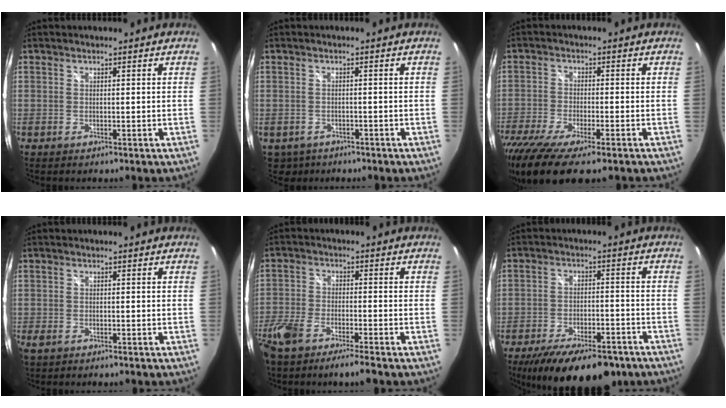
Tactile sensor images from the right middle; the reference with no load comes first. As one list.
[{"total": 4.6, "force": [-2.3, 3.7, 1.6], "torque": [-0.041, -0.008, -0.027]}, {"total": 15.2, "force": [-10.8, 3.6, 10.0], "torque": [-0.216, -0.062, -0.186]}, {"total": 2.4, "force": [-1.6, 1.2, 1.3], "torque": [-0.031, -0.006, -0.029]}, {"total": 8.8, "force": [-6.7, 1.7, 5.5], "torque": [-0.138, -0.021, -0.132]}, {"total": 18.1, "force": [-13.1, 6.5, 10.6], "torque": [-0.197, -0.032, -0.188]}]